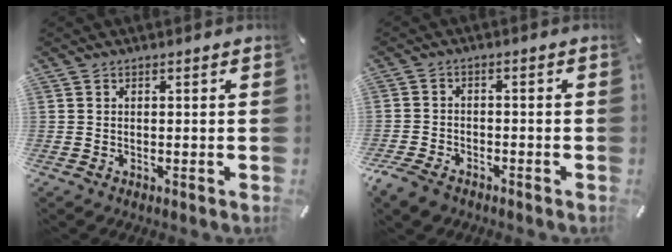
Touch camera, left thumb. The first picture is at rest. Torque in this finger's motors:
{"motor_torque": [0.17, 1.07, 0.39, 0.32, 0.04]}